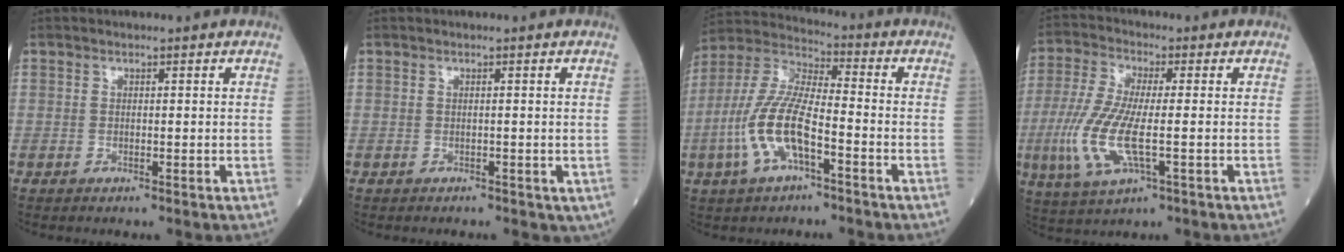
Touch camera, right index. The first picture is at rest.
{"total": 1.9, "force": [-1.1, 1.3, 0.8], "torque": [-0.005, 0.001, -0.011]}
{"total": 12.5, "force": [-4.3, 3.9, 11.0], "torque": [-0.248, 0.005, -0.083]}
{"total": 11.0, "force": [-2.5, 2.5, 10.4], "torque": [-0.238, -0.016, -0.047]}